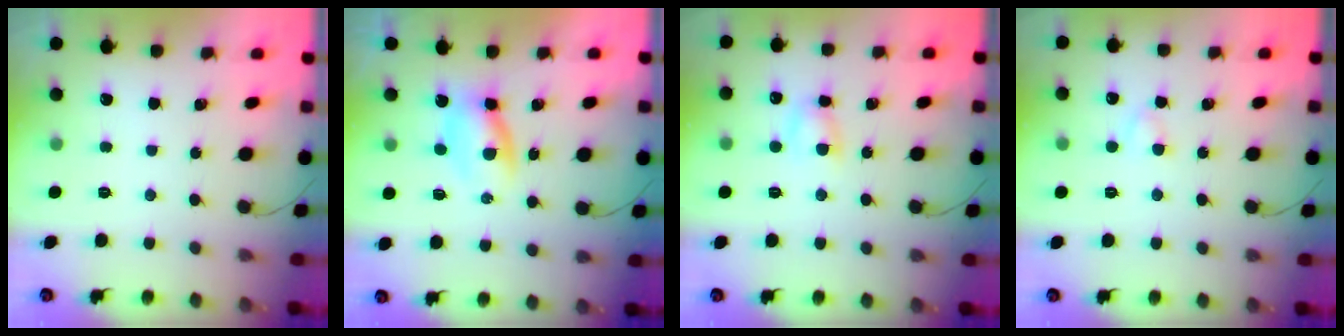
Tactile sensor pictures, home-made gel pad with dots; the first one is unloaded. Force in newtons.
{"total": 3.9, "press": 3.7, "slide": 1.3}
{"total": 4.6, "press": 4.4, "slide": 1.4}
{"total": 2.1, "press": 1.9, "slide": 0.9}